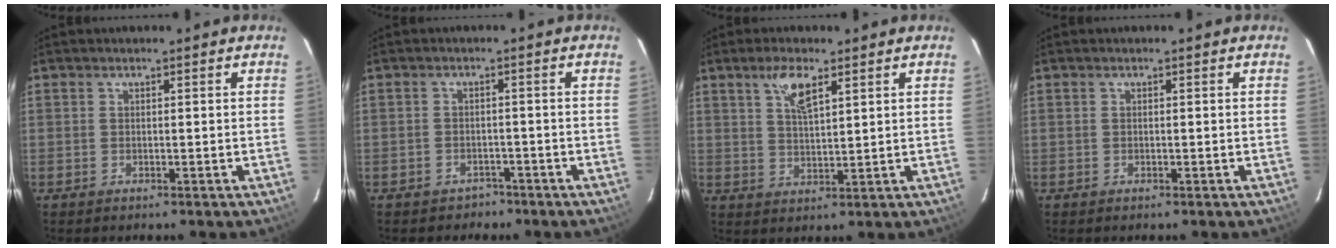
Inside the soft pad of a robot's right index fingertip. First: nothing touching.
{"total": 3.7, "force": [-2.6, 2.6, 0.1], "torque": [-0.010, 0.013, -0.034]}
{"total": 5.5, "force": [3.2, 1.6, 4.2], "torque": [-0.078, 0.004, 0.061]}
{"total": 0.0}